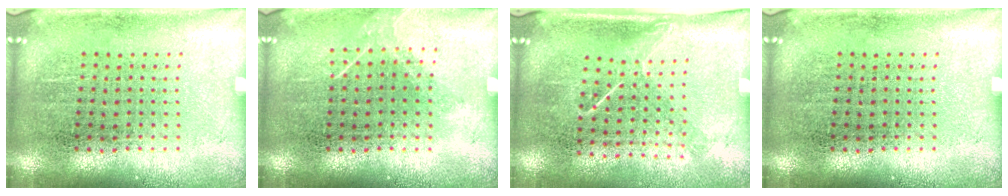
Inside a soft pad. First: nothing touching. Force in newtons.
{"total": 1.0, "press": 0.9, "slide": 0.3}
{"total": 1.3, "press": 1.0, "slide": 0.9}
{"total": 0.0}